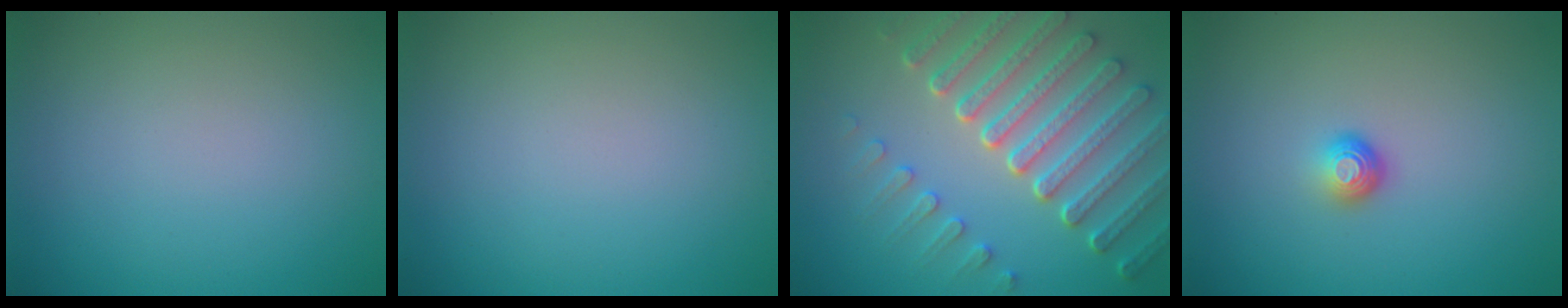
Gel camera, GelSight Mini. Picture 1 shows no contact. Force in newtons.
{"total": 0.0}
{"total": 7.4, "press": 5.6, "slide": 4.8}
{"total": 1.4, "press": 1.1, "slide": 1.0}